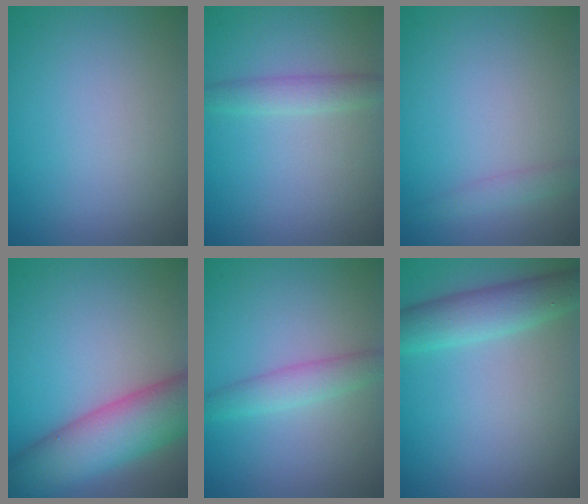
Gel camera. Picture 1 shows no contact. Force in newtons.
{"total": 1.9, "press": 1.9, "slide": 0.0}
{"total": 1.2, "press": 1.2, "slide": 0.1}
{"total": 9.1, "press": 9.1, "slide": 0.3}
{"total": 2.5, "press": 2.5, "slide": 0.1}
{"total": 3.5, "press": 3.5, "slide": 0.3}